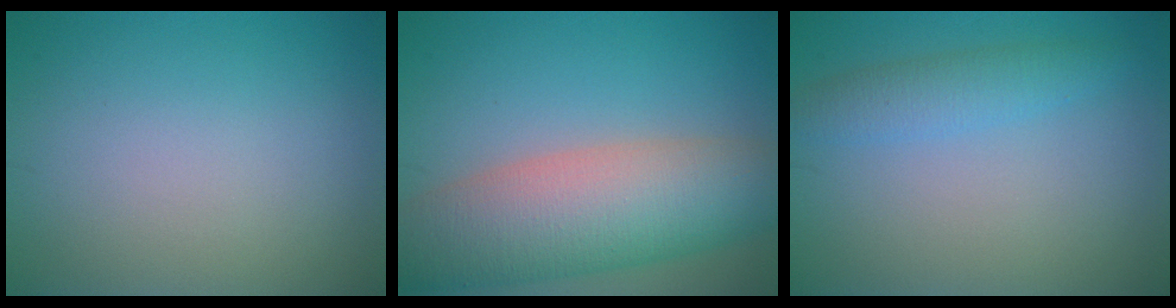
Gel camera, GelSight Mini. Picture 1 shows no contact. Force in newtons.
{"total": 10.4, "press": 10.4, "slide": 0.5}
{"total": 2.6, "press": 2.6, "slide": 0.0}